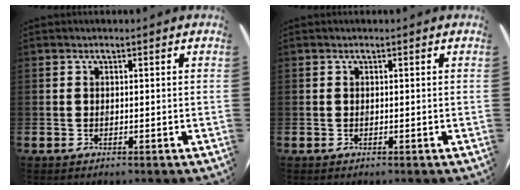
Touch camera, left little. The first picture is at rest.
{"total": 0.0}